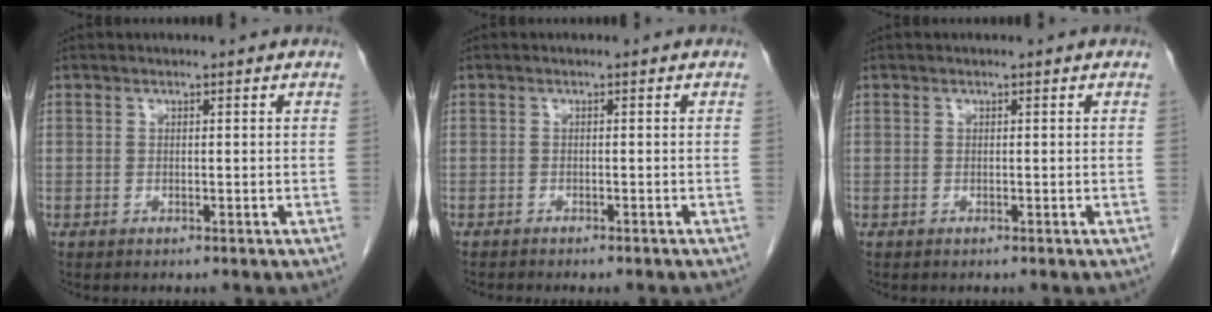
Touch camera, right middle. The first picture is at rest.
{"total": 4.3, "force": [-3.8, 0.5, 1.8], "torque": [-0.019, -0.006, -0.048]}
{"total": 0.0}